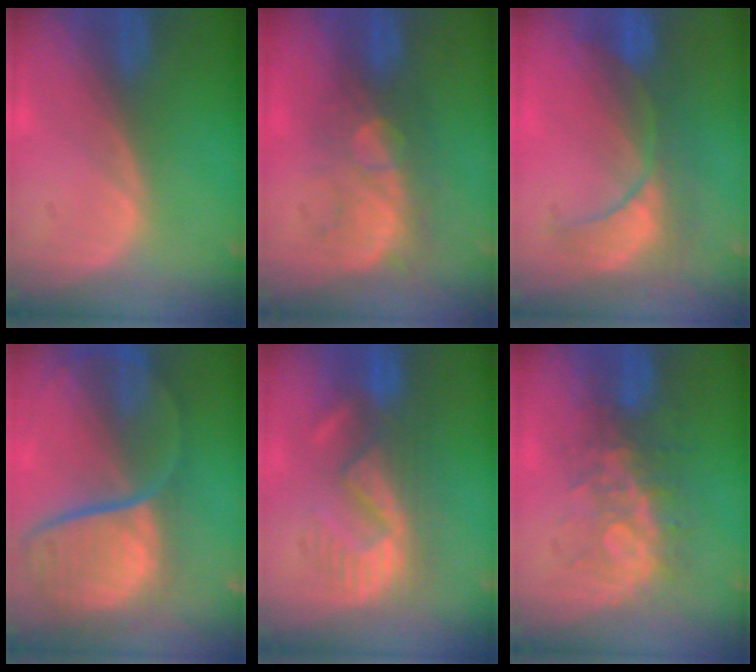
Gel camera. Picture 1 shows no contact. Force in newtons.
{"total": 8.8, "press": 7.6, "slide": 4.5}
{"total": 8.0, "press": 7.9, "slide": 1.3}
{"total": 12.1, "press": 9.9, "slide": 7.0}
{"total": 8.7, "press": 8.4, "slide": 2.1}
{"total": 7.7, "press": 7.1, "slide": 3.1}